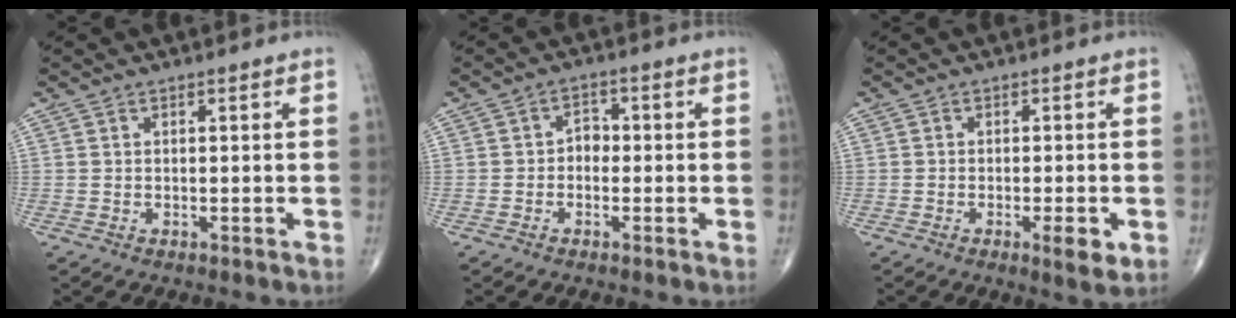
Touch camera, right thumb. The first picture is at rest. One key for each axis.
{"total": 2.7, "fx": -0.6, "fy": 2.0, "fz": 1.6, "tx": -0.006, "ty": 0.013, "tz": -0.020}
{"total": 4.1, "fx": -1.4, "fy": 1.0, "fz": 3.8, "tx": -0.055, "ty": -0.006, "tz": -0.021}